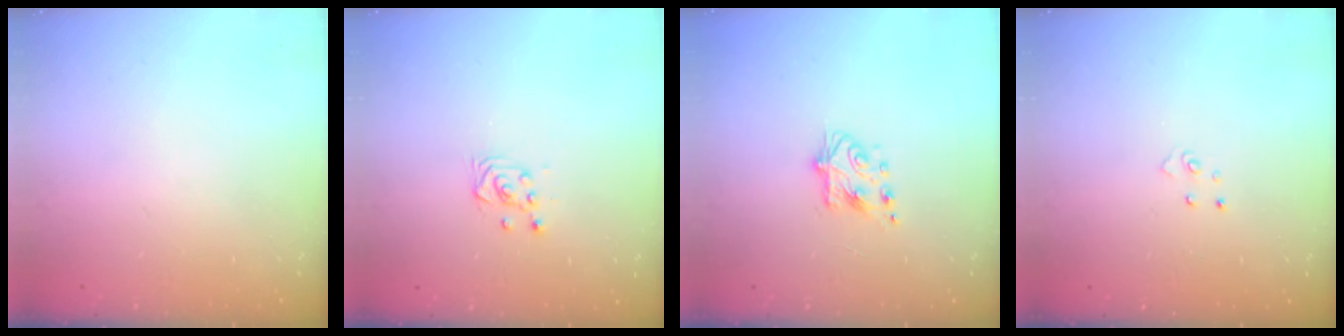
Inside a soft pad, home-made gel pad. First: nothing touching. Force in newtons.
{"total": 3.7, "press": 3.5, "slide": 1.1}
{"total": 6.4, "press": 6.4, "slide": 0.5}
{"total": 4.1, "press": 4.1, "slide": 0.4}